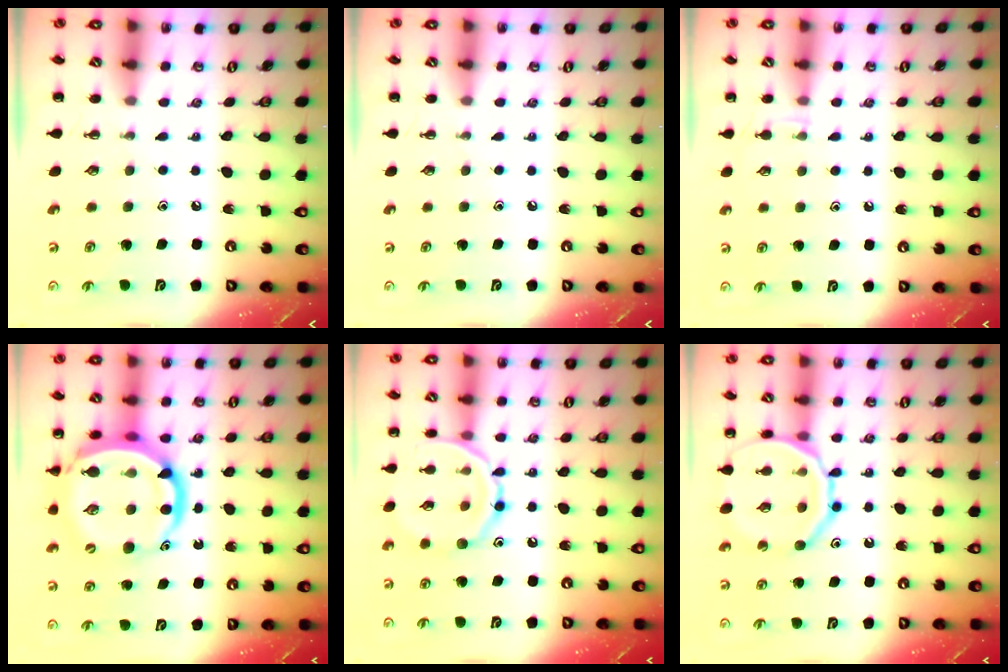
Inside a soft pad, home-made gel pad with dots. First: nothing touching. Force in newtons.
{"total": 0.0}
{"total": 4.3, "press": 3.9, "slide": 1.7}
{"total": 17.1, "press": 16.4, "slide": 4.6}
{"total": 13.5, "press": 13.5, "slide": 0.4}
{"total": 15.5, "press": 15.4, "slide": 1.7}